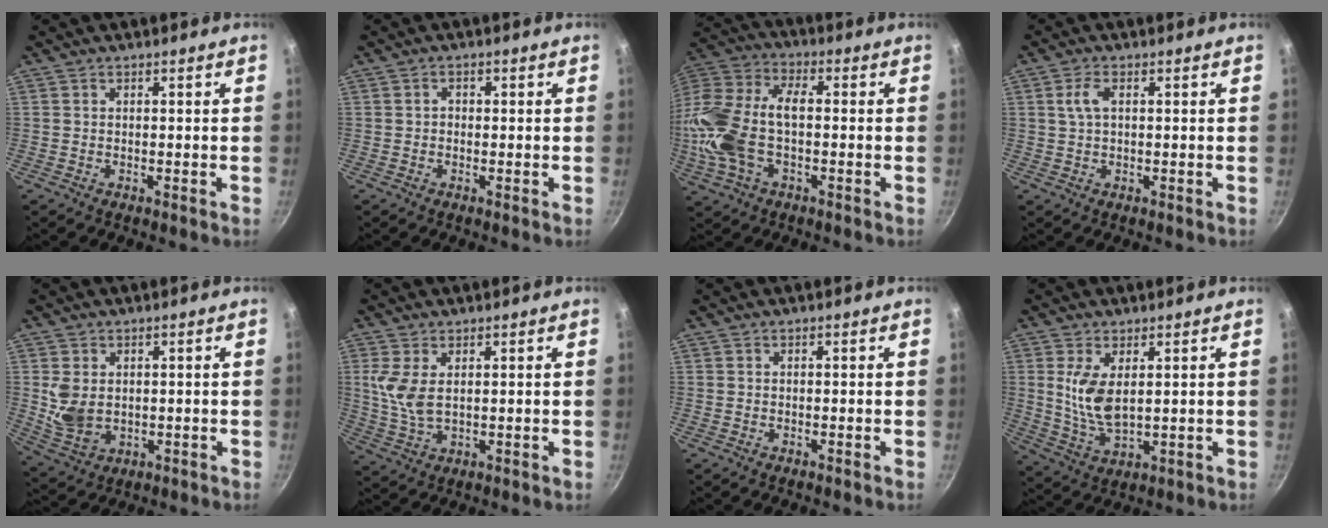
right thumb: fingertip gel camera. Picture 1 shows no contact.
{"total": 1.0, "force": [-0.1, 0.8, 0.6], "torque": [-0.001, 0.004, -0.006]}
{"total": 19.3, "force": [-2.5, 10.9, 15.8], "torque": [-0.367, 0.026, -0.046]}
{"total": 3.1, "force": [0.7, 1.6, 2.6], "torque": [-0.062, 0.007, 0.014]}
{"total": 7.1, "force": [0.7, 5.1, 4.8], "torque": [-0.087, -0.010, 0.030]}
{"total": 6.0, "force": [1.5, 3.1, 5.0], "torque": [-0.112, -0.006, 0.040]}
{"total": 0.0}
{"total": 7.8, "force": [1.8, 3.5, 6.7], "torque": [-0.131, -0.019, 0.048]}